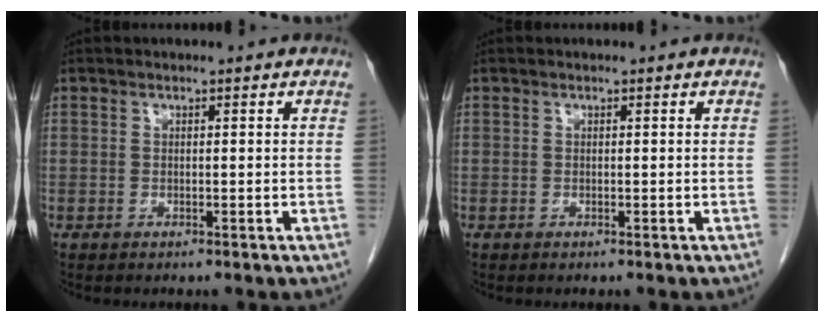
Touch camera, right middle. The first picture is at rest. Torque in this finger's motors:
{"motor_torque": [0.00, 0.00, 0.00, 0.00]}